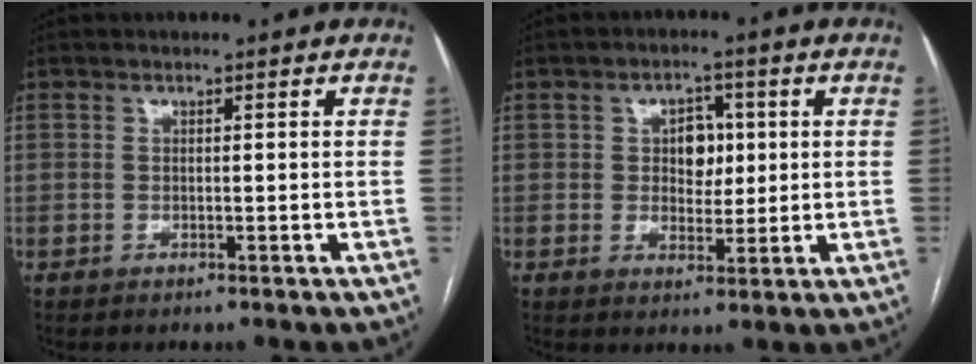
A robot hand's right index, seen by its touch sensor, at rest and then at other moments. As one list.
[{"total": 4.9, "force": [1.0, 3.3, 3.4], "torque": [-0.047, 0.012, 0.020]}]